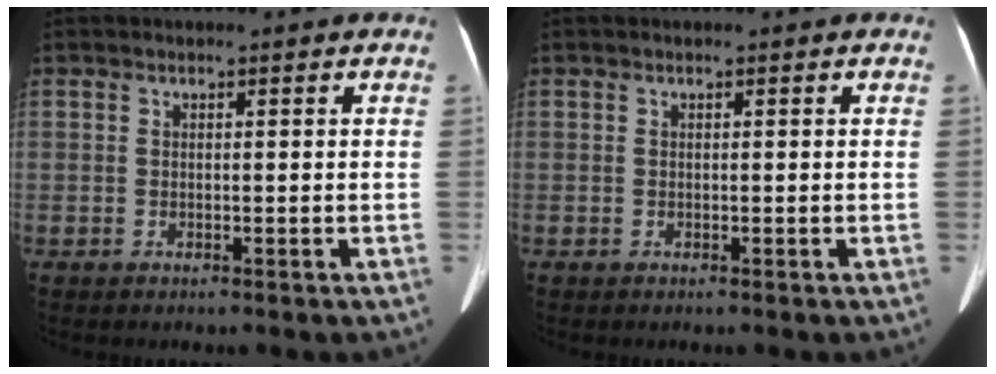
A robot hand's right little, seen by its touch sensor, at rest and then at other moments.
{"total": 0.0}